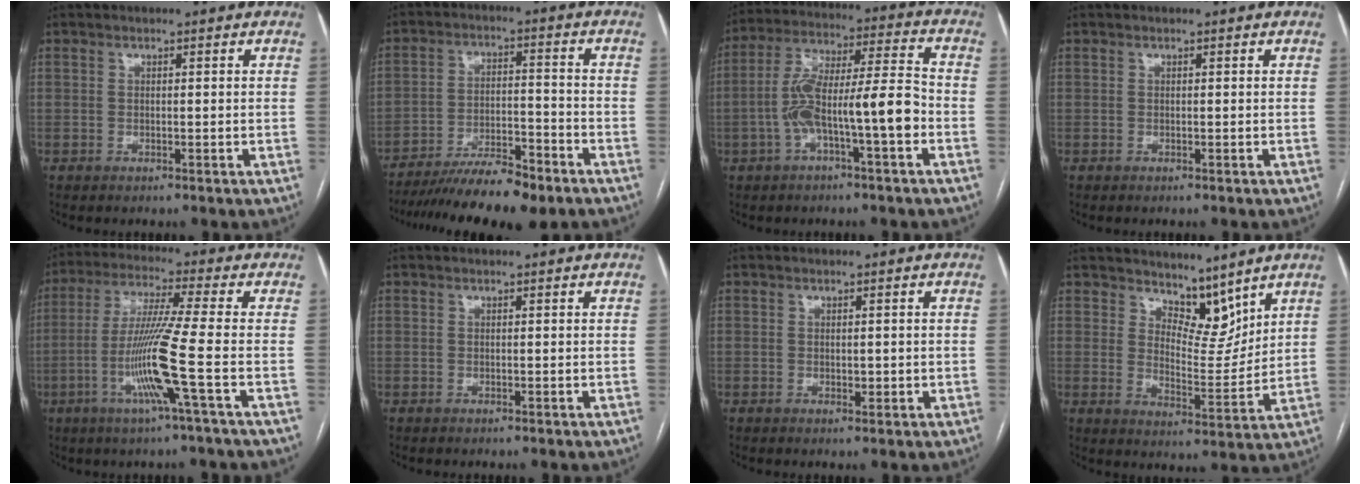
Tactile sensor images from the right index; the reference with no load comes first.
{"total": 12.8, "force": [-10.3, 2.3, 7.3], "torque": [-0.116, -0.008, -0.168]}
{"total": 12.6, "force": [-3.7, 1.7, 12.0], "torque": [-0.222, 0.031, -0.061]}
{"total": 0.0}
{"total": 11.3, "force": [-3.5, -2.0, 10.6], "torque": [-0.212, -0.015, -0.074]}
{"total": 0.0}
{"total": 1.4, "force": [0.0, 0.9, 1.1], "torque": [-0.012, -0.001, 0.002]}
{"total": 7.1, "force": [6.0, 2.8, 2.5], "torque": [-0.033, -0.008, 0.110]}